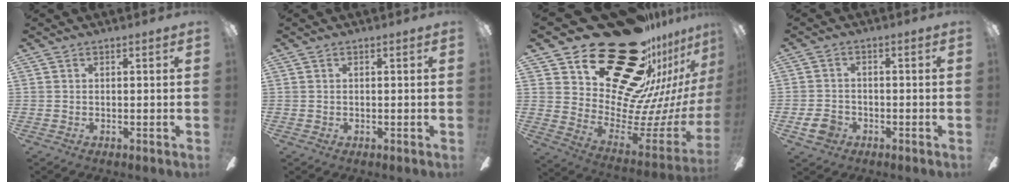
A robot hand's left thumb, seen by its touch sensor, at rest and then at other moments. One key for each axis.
{"total": 0.6, "fx": 0.2, "fy": 0.5, "fz": 0.3, "tx": -0.005, "ty": 0.003, "tz": 0.004}
{"total": 32.7, "fx": 22.1, "fy": 16.7, "fz": 17.4, "tx": -0.207, "ty": -0.177, "tz": 0.435}
{"total": 5.3, "fx": -2.3, "fy": 4.1, "fz": 2.5, "tx": -0.057, "ty": 0.013, "tz": -0.043}